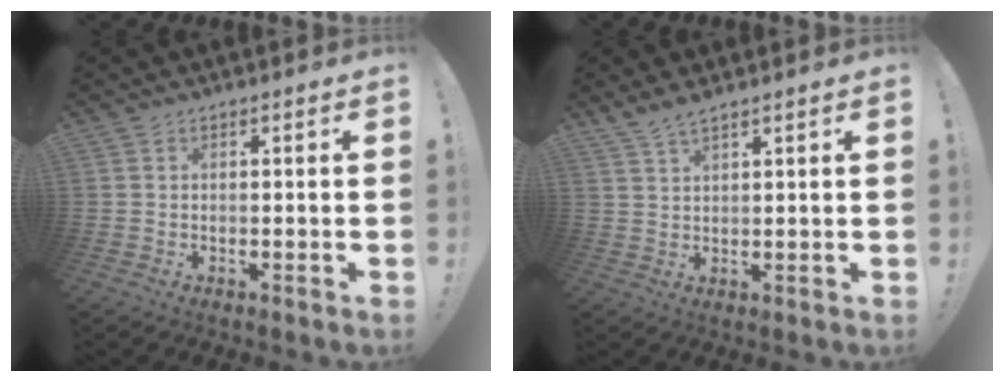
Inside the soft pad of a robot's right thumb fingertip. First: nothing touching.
{"total": 3.5, "force": [3.1, 0.2, 1.8], "torque": [-0.045, -0.012, 0.057]}